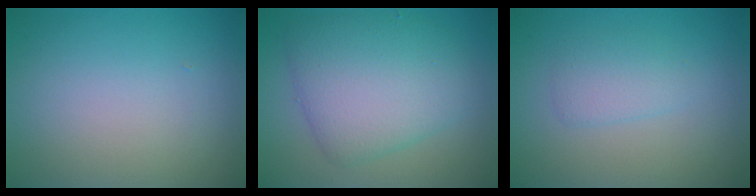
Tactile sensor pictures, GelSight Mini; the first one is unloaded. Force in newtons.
{"total": 6.6, "press": 6.6, "slide": 0.2}
{"total": 1.9, "press": 1.9, "slide": 0.0}